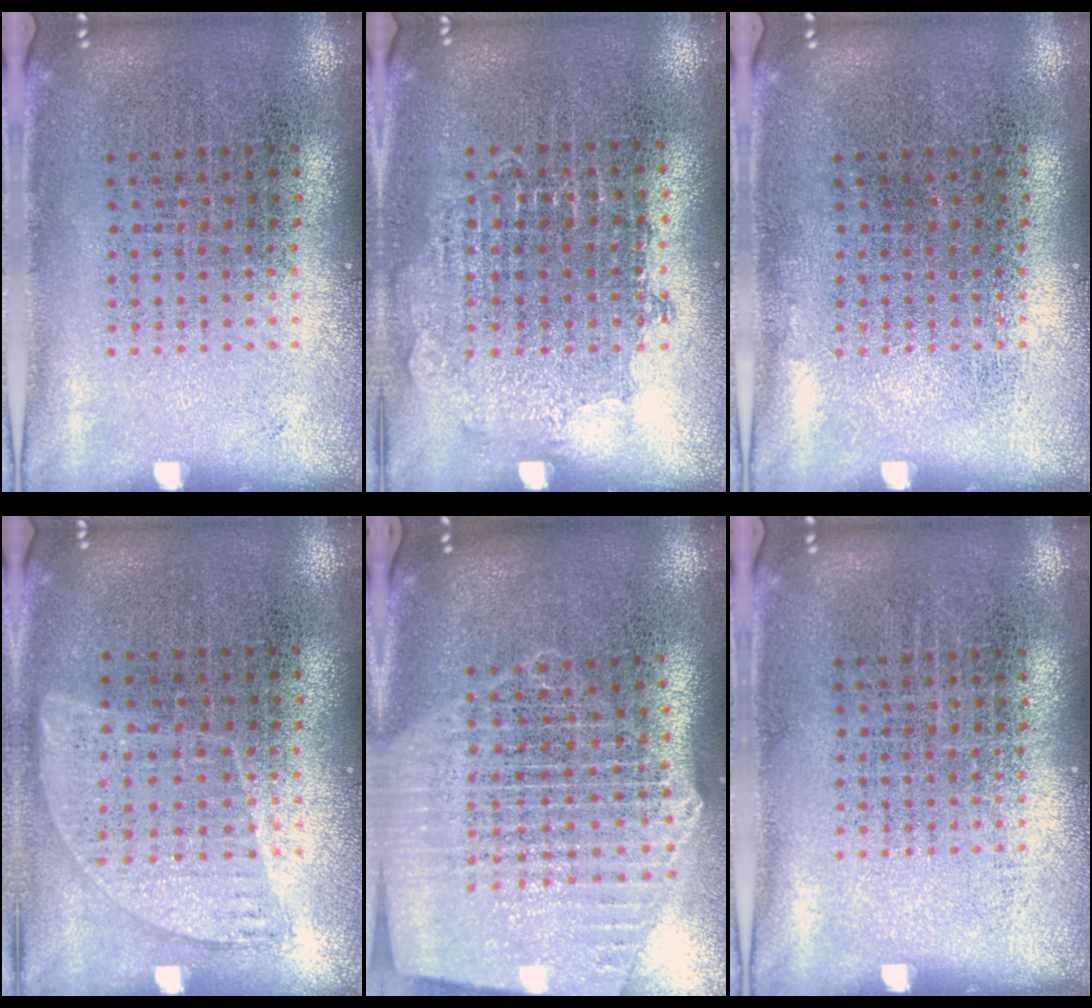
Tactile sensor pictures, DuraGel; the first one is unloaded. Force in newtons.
{"total": 0.8, "press": 0.8, "slide": 0.2}
{"total": 0.0}
{"total": 0.9, "press": 0.7, "slide": 0.5}
{"total": 2.8, "press": 2.3, "slide": 1.5}
{"total": 0.0}